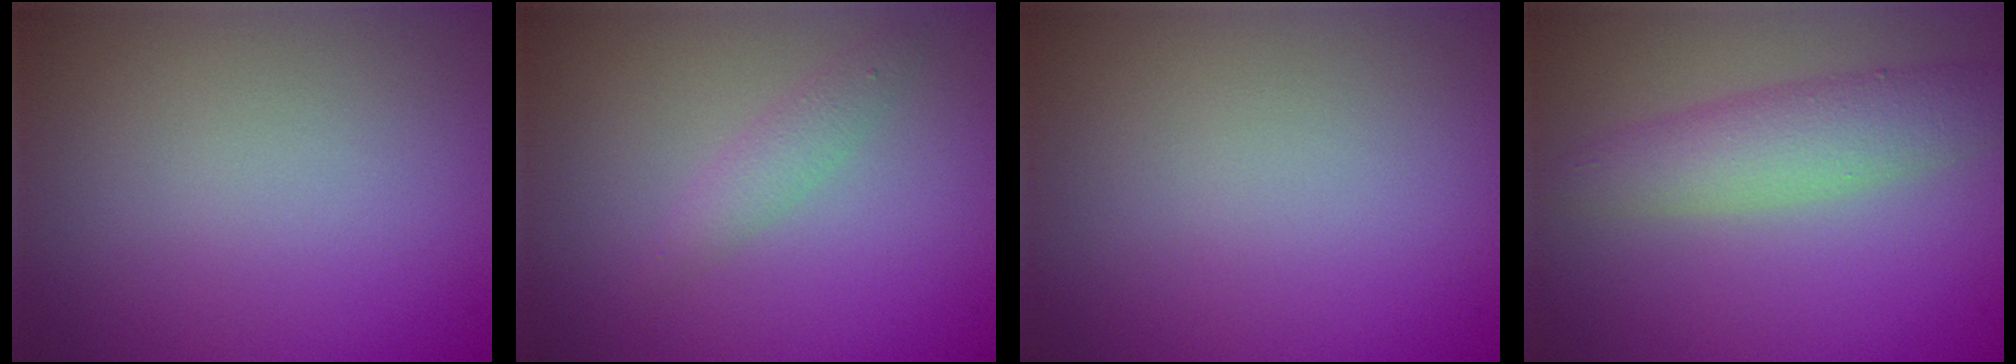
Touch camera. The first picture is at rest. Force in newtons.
{"total": 1.6, "press": 1.6, "slide": 0.0}
{"total": 0.0}
{"total": 4.3, "press": 4.3, "slide": 0.1}